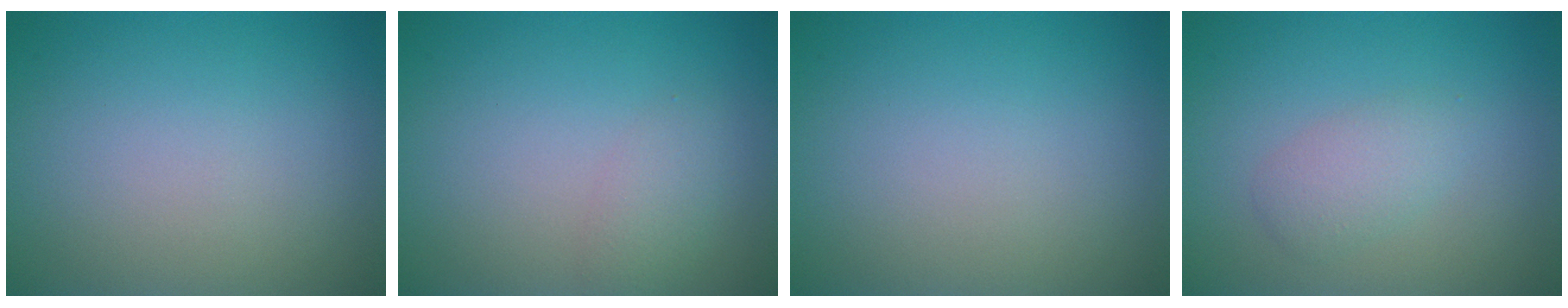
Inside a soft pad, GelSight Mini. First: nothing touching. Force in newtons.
{"total": 1.5, "press": 1.5, "slide": 0.0}
{"total": 0.0}
{"total": 2.0, "press": 2.0, "slide": 0.0}